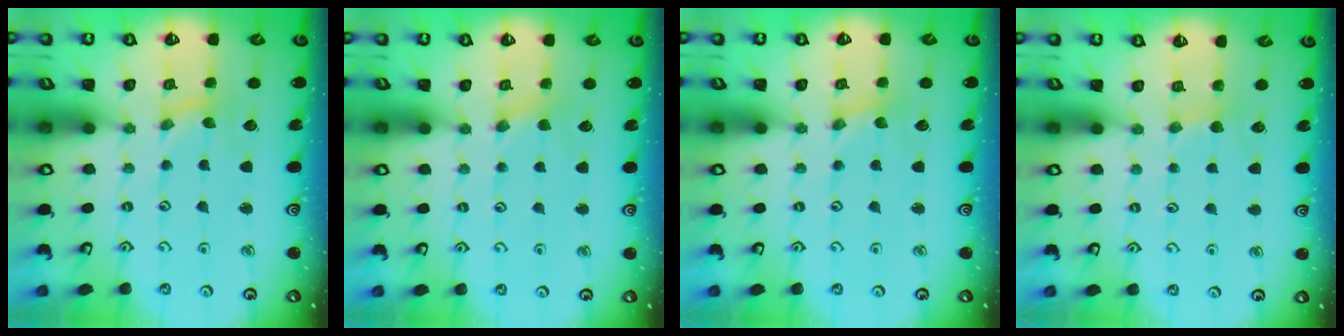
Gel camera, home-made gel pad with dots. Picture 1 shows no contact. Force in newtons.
{"total": 1.9, "press": 1.8, "slide": 0.4}
{"total": 0.0}
{"total": 2.7, "press": 2.6, "slide": 0.4}